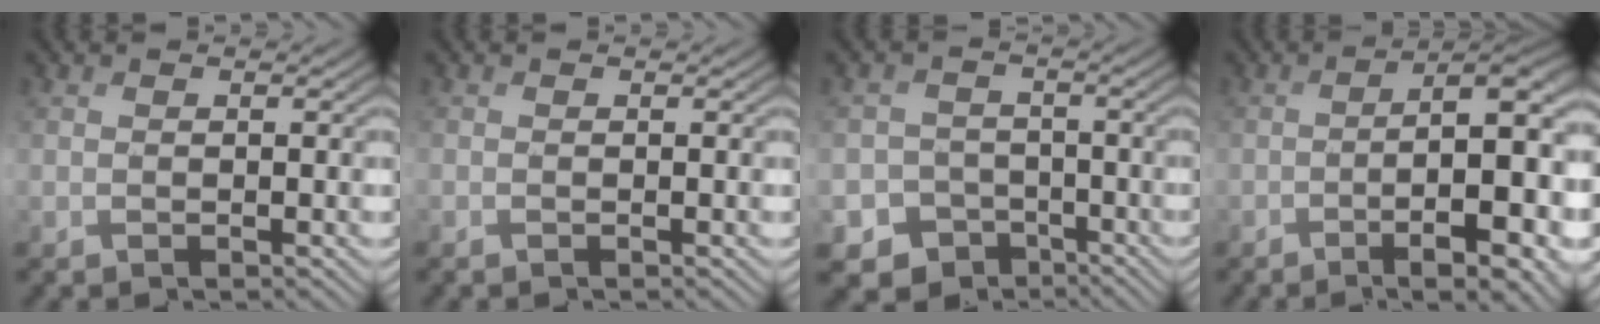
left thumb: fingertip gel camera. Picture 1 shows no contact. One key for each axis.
{"total": 0.0}
{"total": 6.7, "fx": -3.5, "fy": 5.6, "fz": 1.4, "tx": -0.025, "ty": -0.012, "tz": -0.072}
{"total": 14.2, "fx": -3.7, "fy": 4.6, "fz": 12.9, "tx": -0.167, "ty": -0.008, "tz": -0.043}